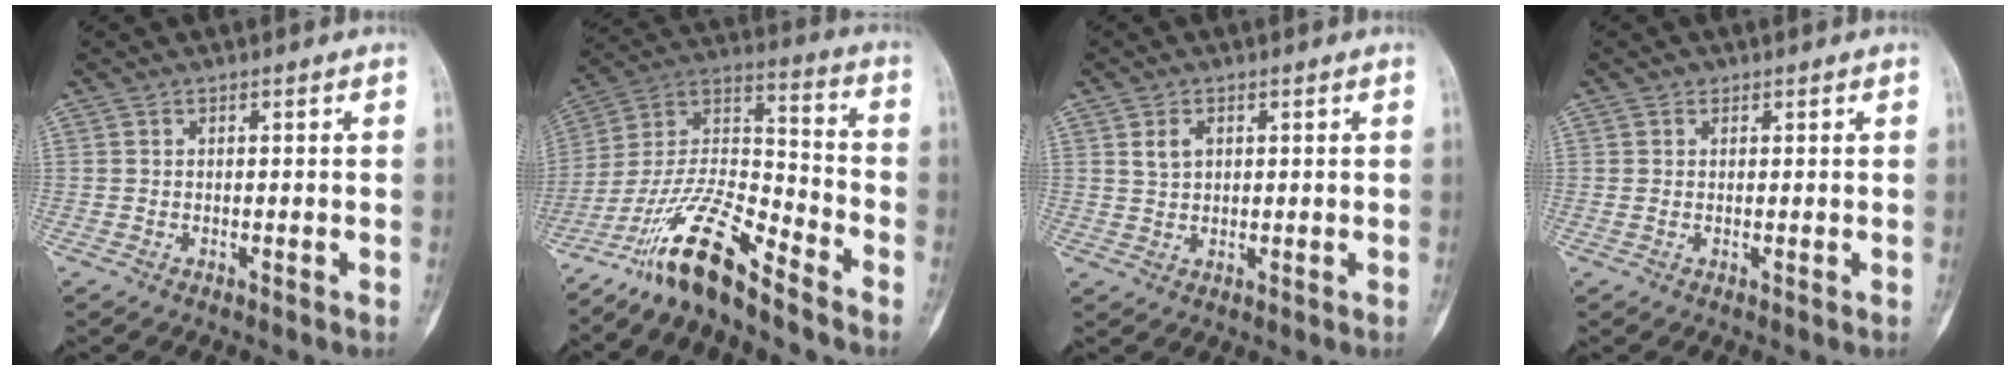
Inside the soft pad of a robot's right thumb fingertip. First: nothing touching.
{"total": 15.3, "force": [-11.9, 3.1, 9.0], "torque": [-0.178, 0.087, -0.228]}
{"total": 3.0, "force": [1.1, 2.0, 1.9], "torque": [-0.028, -0.002, 0.024]}
{"total": 1.1, "force": [0.4, 0.9, 0.4], "torque": [-0.005, -0.001, 0.005]}